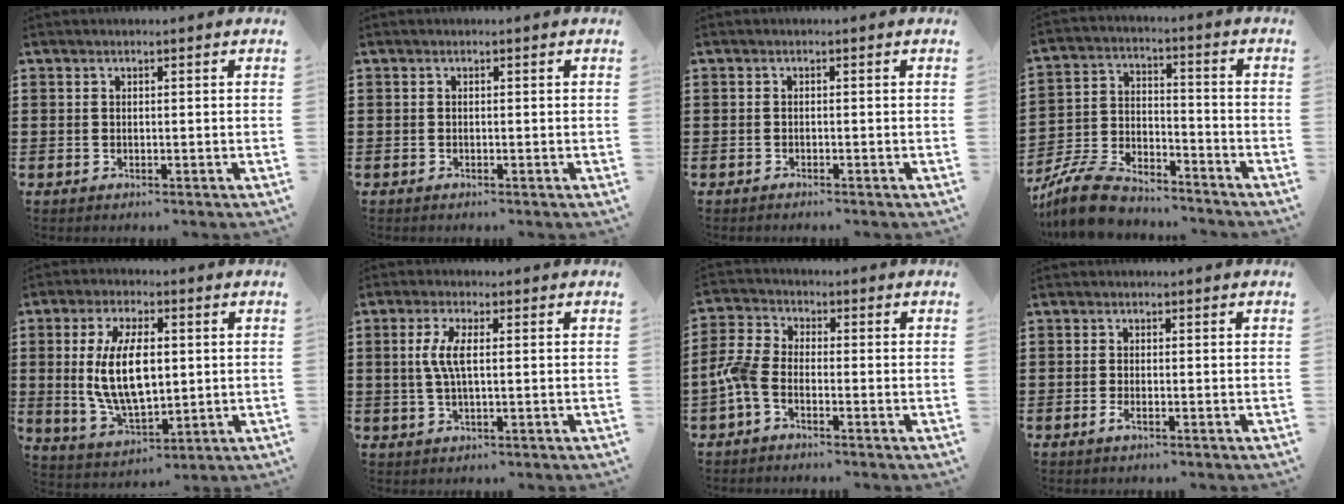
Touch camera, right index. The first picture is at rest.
{"total": 0.0}
{"total": 0.6, "force": [-0.6, 0.0, 0.1], "torque": [-0.003, -0.003, -0.011]}
{"total": 9.2, "force": [-8.4, 2.1, 3.1], "torque": [-0.075, 0.020, -0.167]}
{"total": 11.1, "force": [1.2, 5.3, 9.7], "torque": [-0.202, 0.001, 0.016]}
{"total": 4.5, "force": [0.3, 1.2, 4.4], "torque": [-0.104, -0.004, -0.004]}
{"total": 5.1, "force": [-2.9, 2.4, 3.4], "torque": [-0.103, -0.009, -0.067]}
{"total": 1.2, "force": [-0.6, 0.2, 1.0], "torque": [-0.034, -0.009, -0.015]}